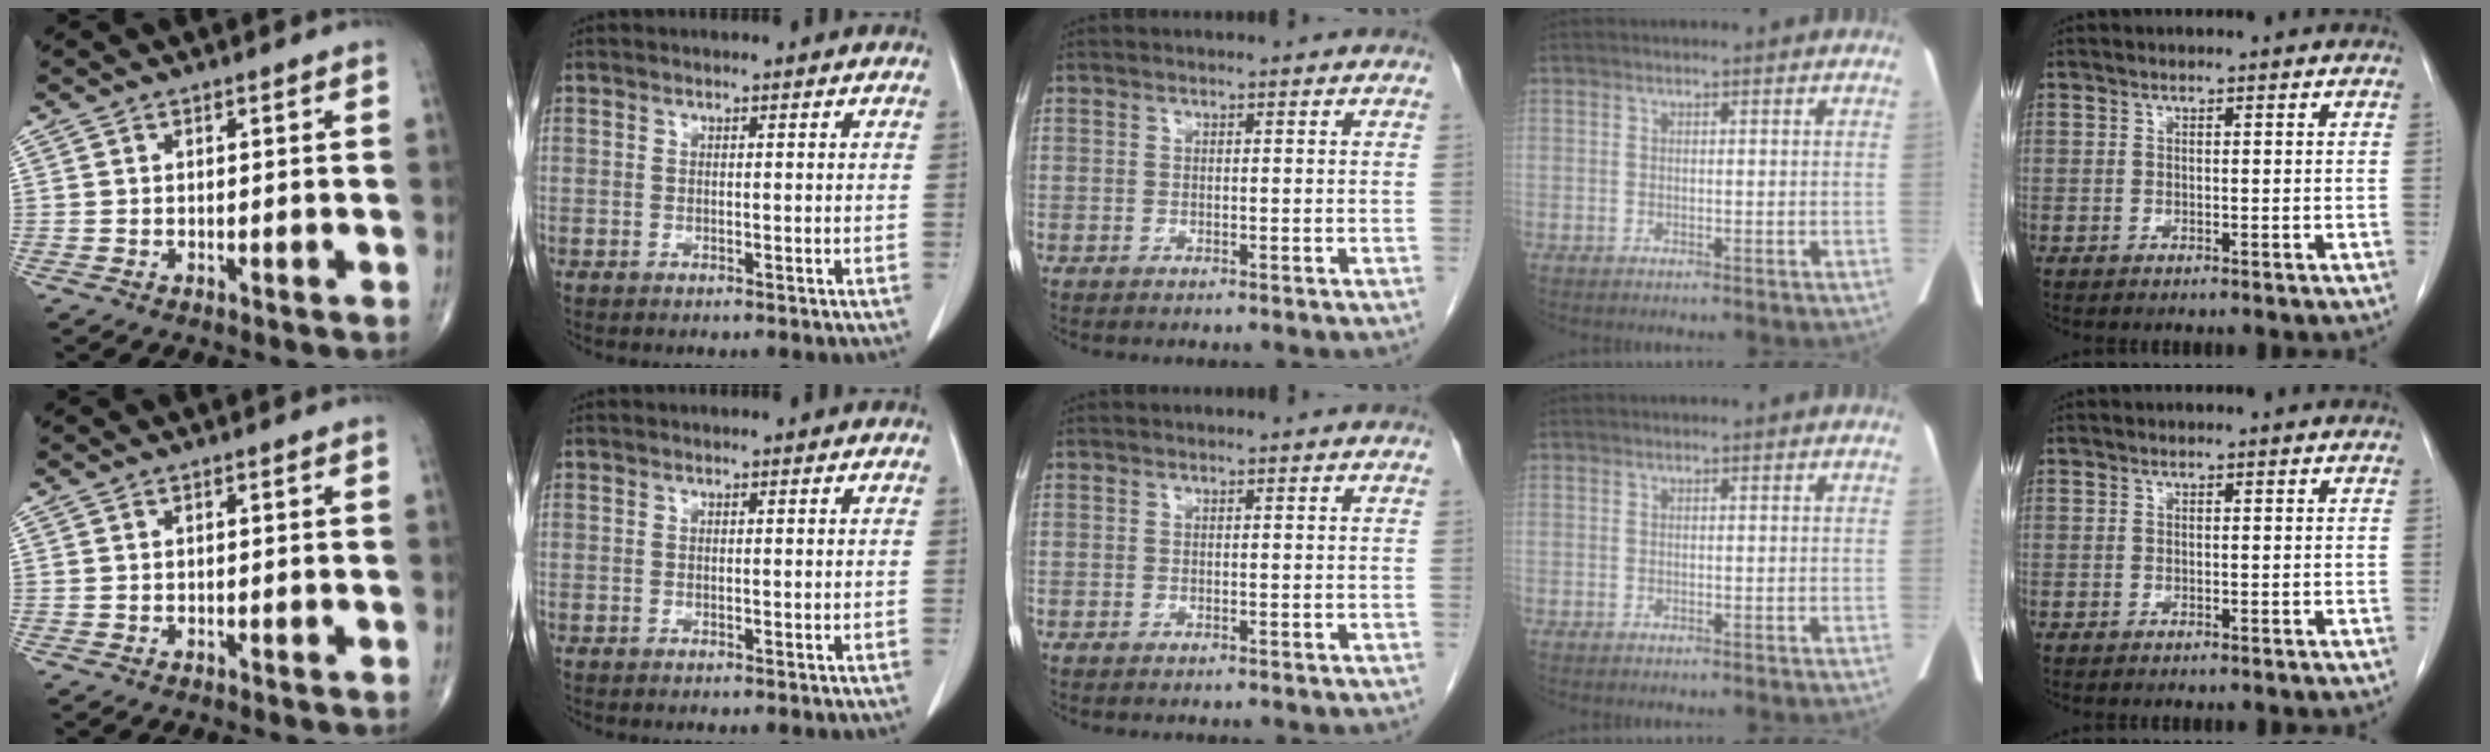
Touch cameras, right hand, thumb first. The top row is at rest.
{}